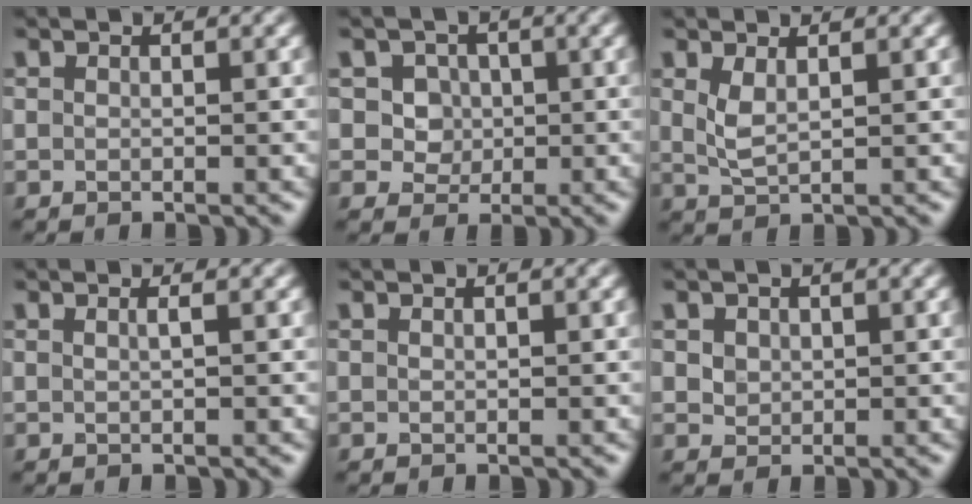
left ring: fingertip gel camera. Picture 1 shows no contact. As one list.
[{"total": 4.1, "force": [1.3, 3.5, 1.7], "torque": [-0.018, 0.014, 0.013]}, {"total": 1.8, "force": [0.8, 0.6, 1.5], "torque": [-0.039, -0.003, 0.020]}, {"total": 0.9, "force": [0.2, 0.4, 0.8], "torque": [-0.009, 0.002, -0.004]}, {"total": 0.0}, {"total": 1.6, "force": [0.6, 1.3, 0.5], "torque": [-0.012, -0.001, 0.021]}]